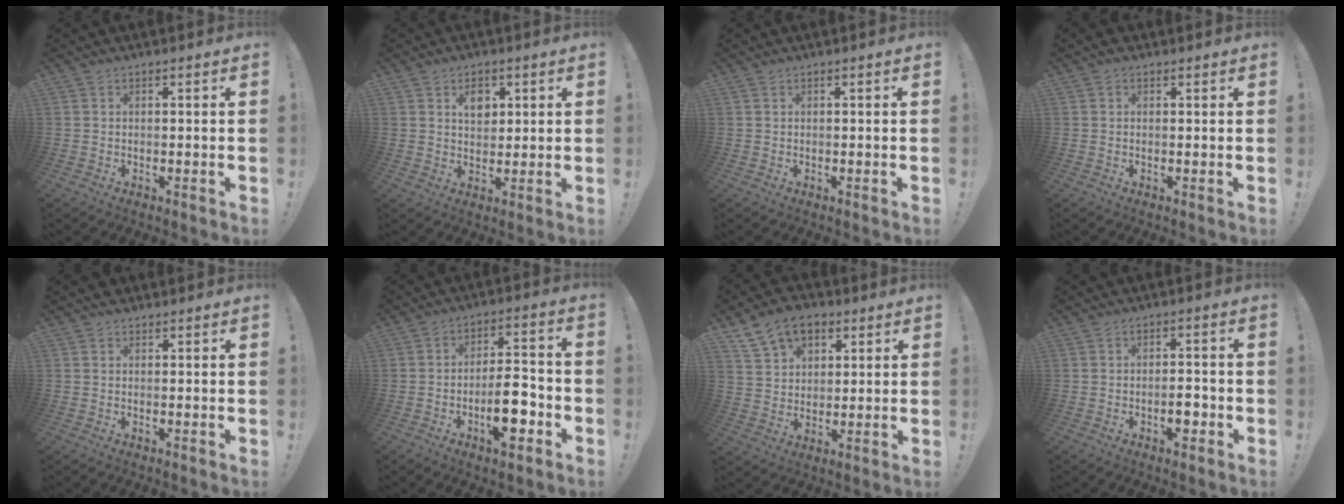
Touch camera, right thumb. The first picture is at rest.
{"total": 5.4, "force": [2.3, 4.0, 2.9], "torque": [-0.031, -0.007, 0.035]}
{"total": 0.0}
{"total": 1.2, "force": [0.9, 0.6, 0.5], "torque": [-0.003, -0.001, 0.015]}
{"total": 1.2, "force": [1.1, 0.4, 0.1], "torque": [0.012, -0.005, 0.017]}
{"total": 12.0, "force": [-4.7, 5.0, 9.8], "torque": [-0.150, 0.021, -0.082]}
{"total": 11.9, "force": [6.8, 8.1, 5.4], "torque": [-0.081, -0.030, 0.132]}
{"total": 4.0, "force": [-1.7, 2.2, 2.8], "torque": [-0.026, 0.007, -0.031]}